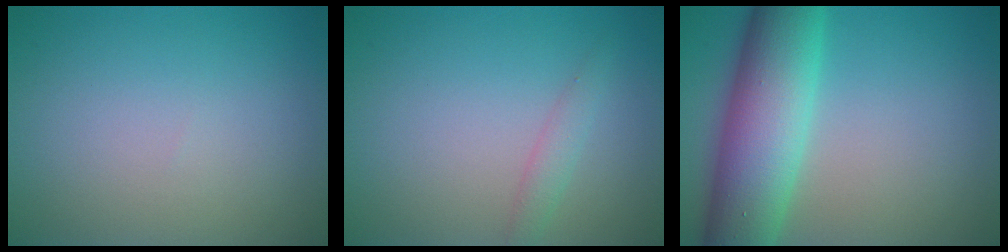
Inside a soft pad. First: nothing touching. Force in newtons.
{"total": 1.4, "press": 1.4, "slide": 0.0}
{"total": 10.1, "press": 10.1, "slide": 0.2}